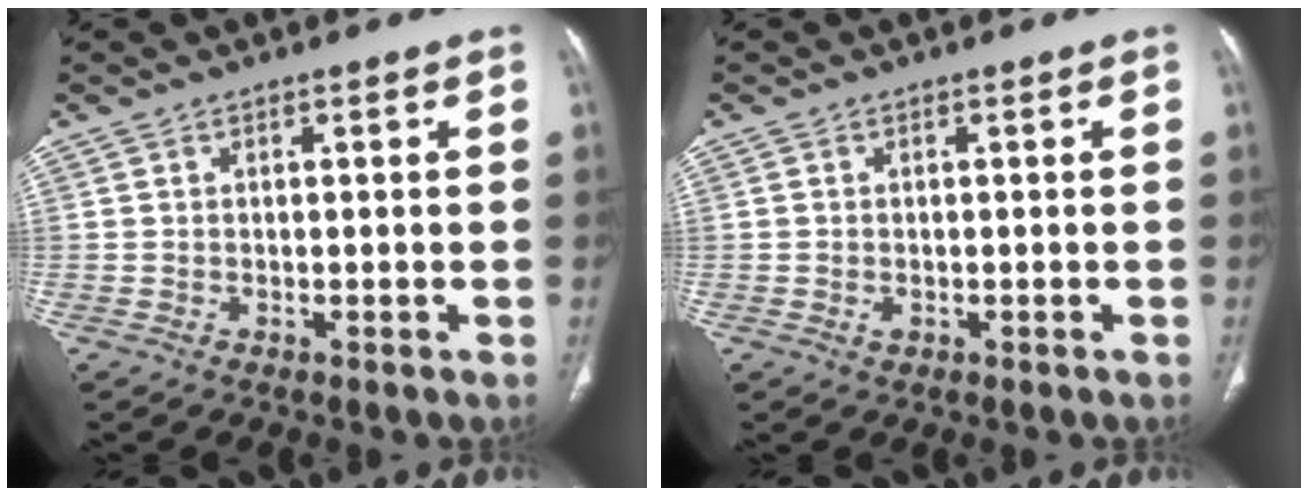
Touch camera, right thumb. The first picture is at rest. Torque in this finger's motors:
{"motor_torque": [-0.13, 0.20, -0.26, 0.51, 0.00]}